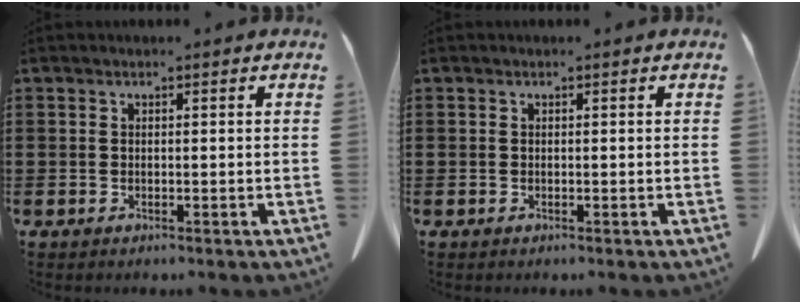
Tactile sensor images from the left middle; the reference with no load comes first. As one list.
[{"total": 0.0}]